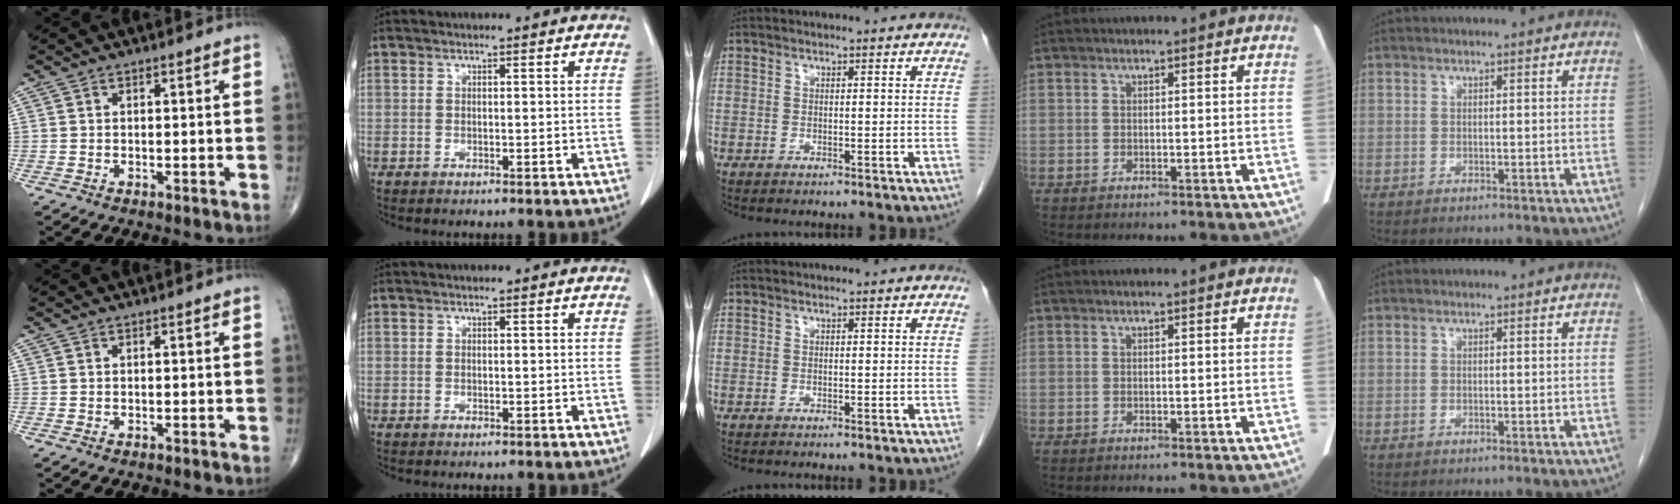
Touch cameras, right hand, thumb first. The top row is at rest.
{}